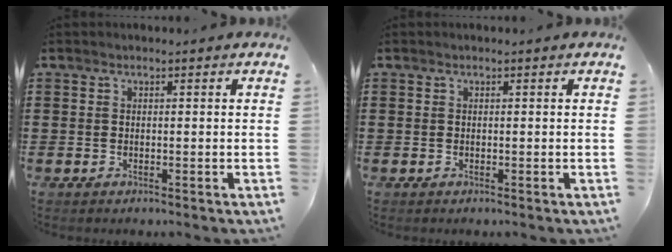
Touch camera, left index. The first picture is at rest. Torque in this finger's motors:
{"motor_torque": [-0.04, 0.00, 0.00, 0.00]}